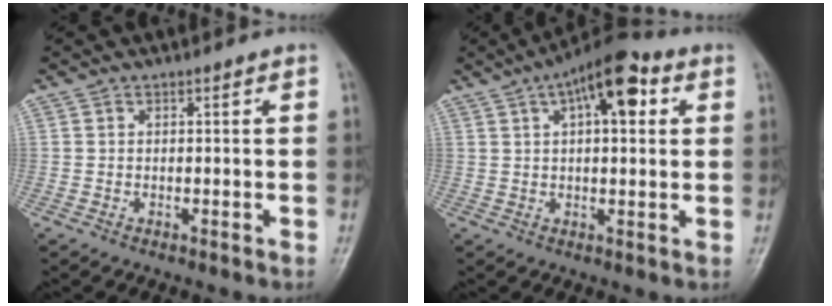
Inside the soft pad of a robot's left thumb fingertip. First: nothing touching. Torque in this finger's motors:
{"motor_torque": [0.32, 0.45, 0.54, 0.25, 0.17]}